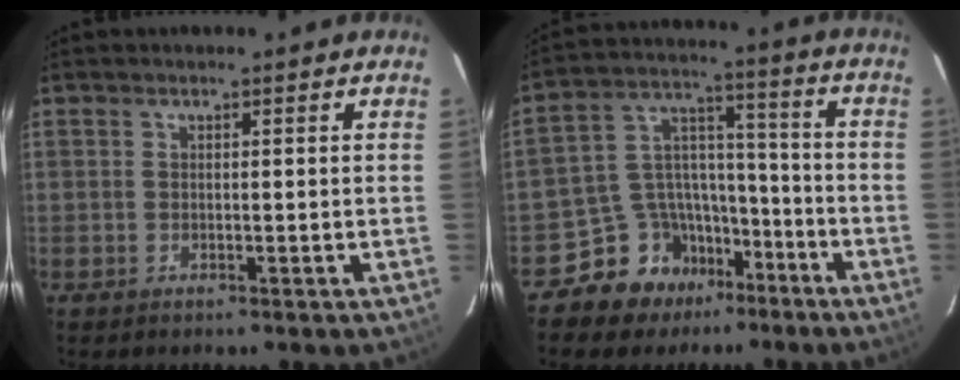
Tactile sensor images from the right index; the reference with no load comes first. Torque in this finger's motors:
{"motor_torque": [0.00, -0.38, -0.37, -0.21]}